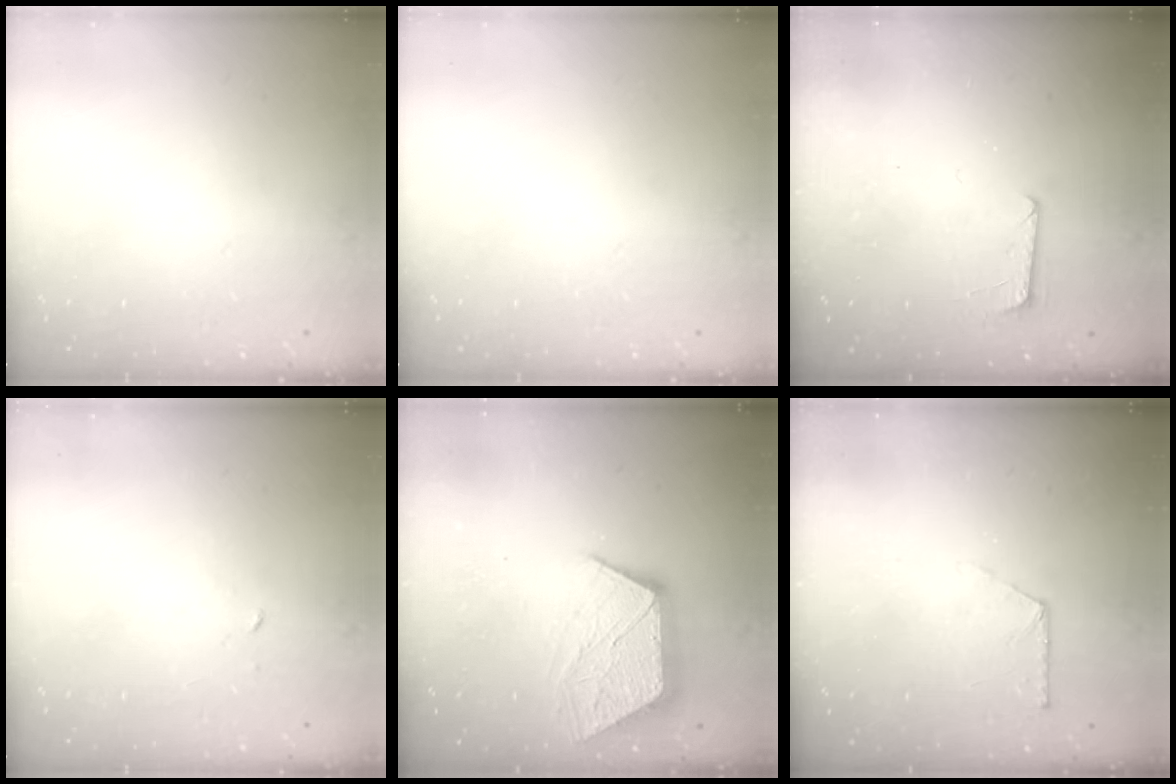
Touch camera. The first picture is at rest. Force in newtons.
{"total": 0.0}
{"total": 5.9, "press": 5.9, "slide": 0.4}
{"total": 1.9, "press": 1.9, "slide": 0.1}
{"total": 10.6, "press": 10.6, "slide": 0.6}
{"total": 5.4, "press": 5.4, "slide": 0.6}